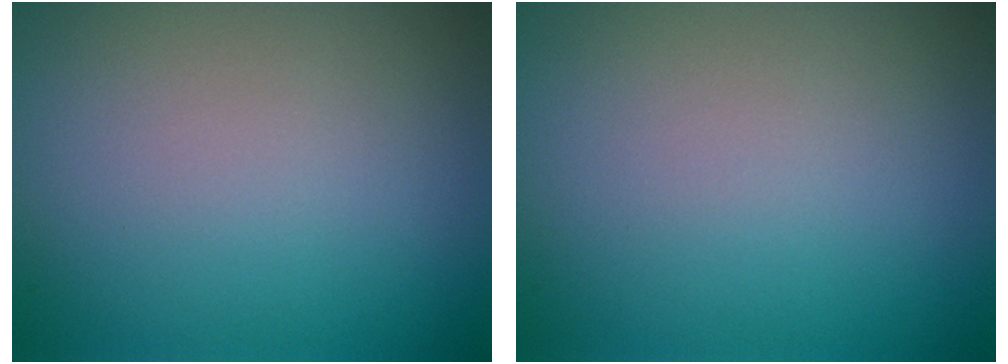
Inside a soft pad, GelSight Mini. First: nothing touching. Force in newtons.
{"total": 0.0}